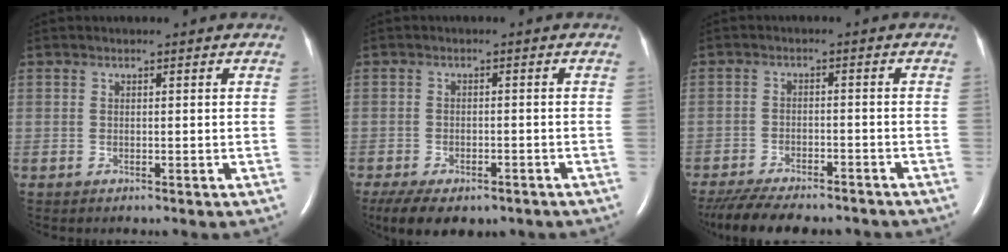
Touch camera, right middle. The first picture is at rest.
{"total": 10.1, "force": [-7.1, 4.6, 5.6], "torque": [-0.097, -0.010, -0.097]}
{"total": 14.9, "force": [-12.9, 3.7, 6.5], "torque": [-0.142, -0.018, -0.183]}